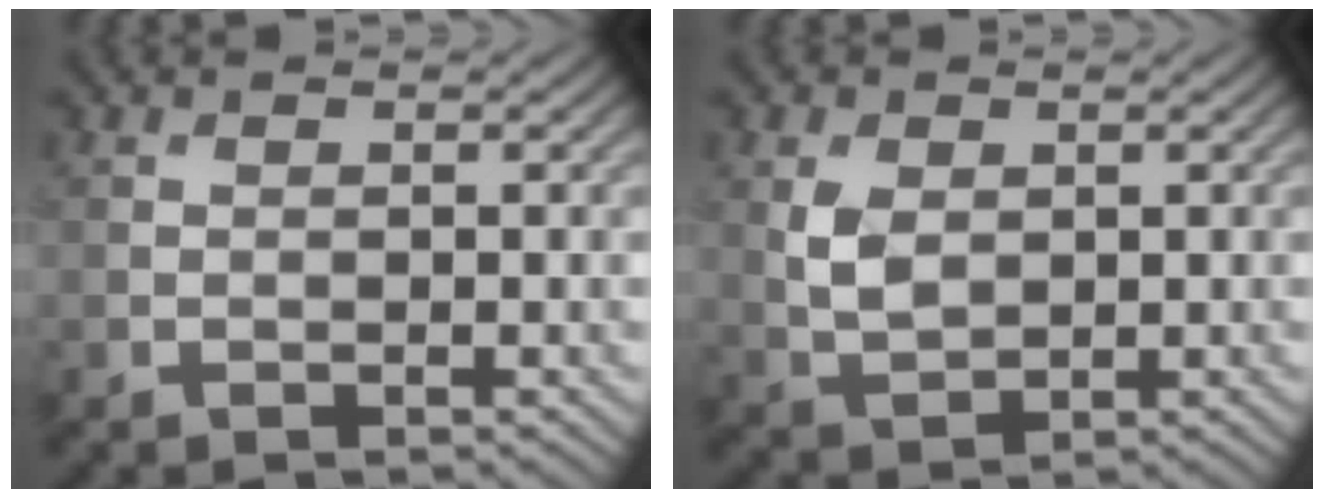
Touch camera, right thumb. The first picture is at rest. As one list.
[{"total": 3.7, "force": [0.8, 2.5, 2.6], "torque": [-0.063, -0.002, 0.018]}]